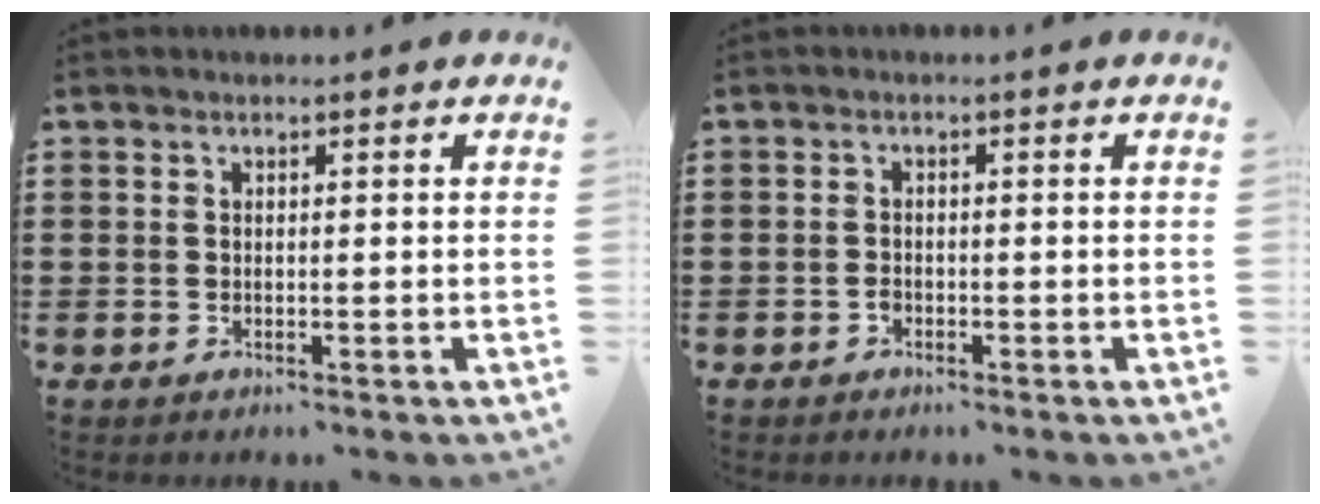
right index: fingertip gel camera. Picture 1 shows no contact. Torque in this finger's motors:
{"motor_torque": [0.05, -0.03, -0.01, 0.01]}